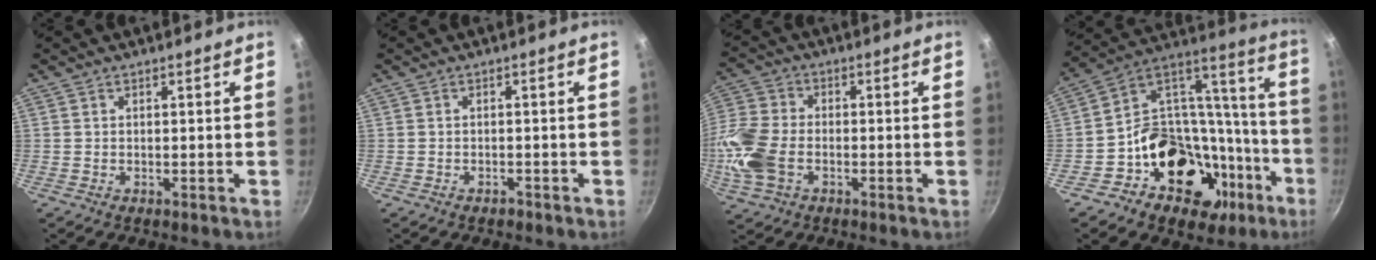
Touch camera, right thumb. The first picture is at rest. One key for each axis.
{"total": 0.8, "fx": -0.7, "fy": 0.3, "fz": 0.1, "tx": -0.003, "ty": 0.009, "tz": -0.009}
{"total": 13.2, "fx": -3.3, "fy": 9.0, "fz": 9.1, "tx": -0.199, "ty": 0.019, "tz": -0.079}
{"total": 27.0, "fx": -11.4, "fy": 19.4, "fz": 14.9, "tx": -0.188, "ty": 0.103, "tz": -0.164}